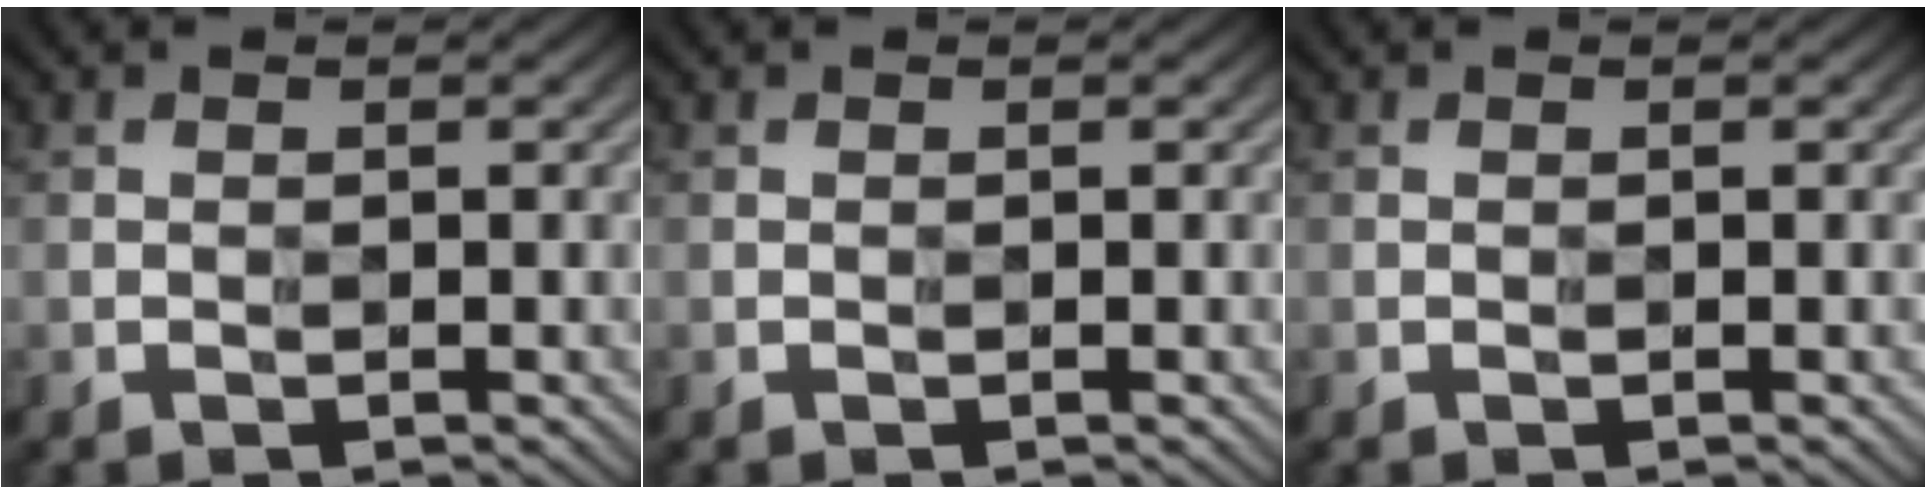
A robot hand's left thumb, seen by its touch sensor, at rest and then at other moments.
{"total": 0.0}
{"total": 0.0}